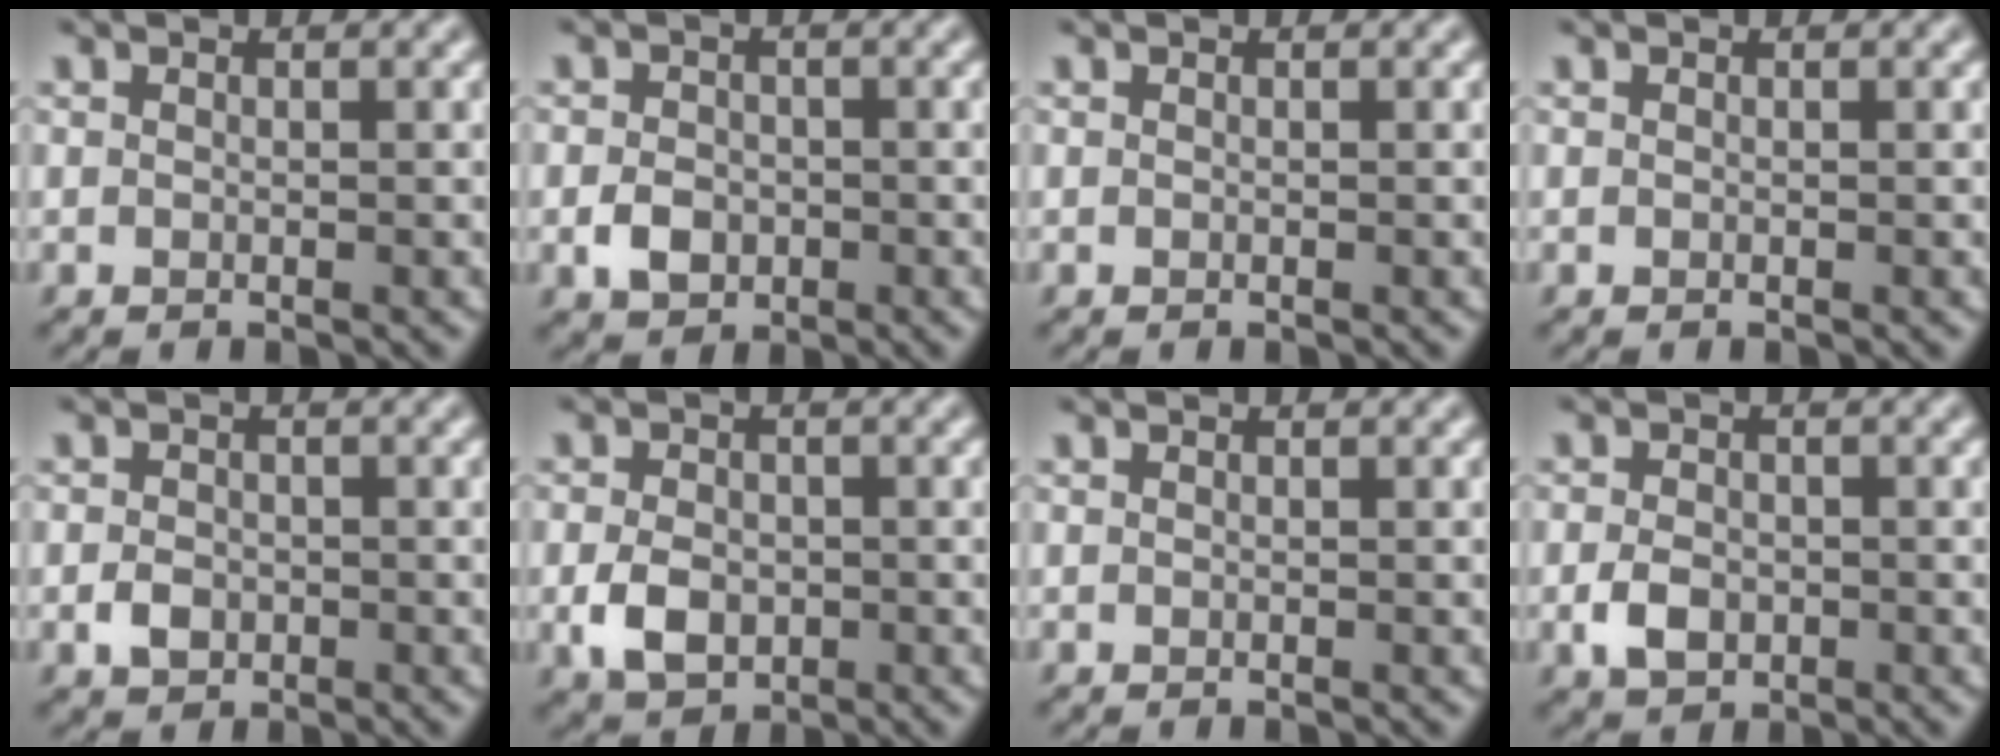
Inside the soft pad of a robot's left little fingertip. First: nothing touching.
{"total": 2.6, "force": [-0.8, 2.0, 1.4], "torque": [-0.025, -0.002, -0.020]}
{"total": 0.0}
{"total": 0.0}
{"total": 1.9, "force": [-0.6, 1.5, 1.0], "torque": [-0.017, -0.002, -0.016]}
{"total": 3.7, "force": [-1.0, 2.7, 2.3], "torque": [-0.049, -0.005, -0.022]}
{"total": 0.0}
{"total": 2.7, "force": [-0.8, 2.0, 1.7], "torque": [-0.033, -0.003, -0.019]}